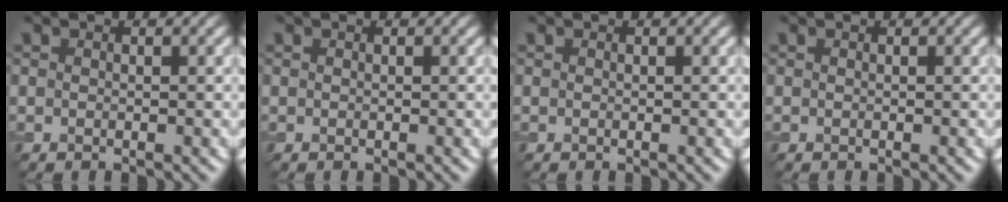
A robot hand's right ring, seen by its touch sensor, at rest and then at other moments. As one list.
[{"total": 0.0}, {"total": 0.0}, {"total": 0.0}]